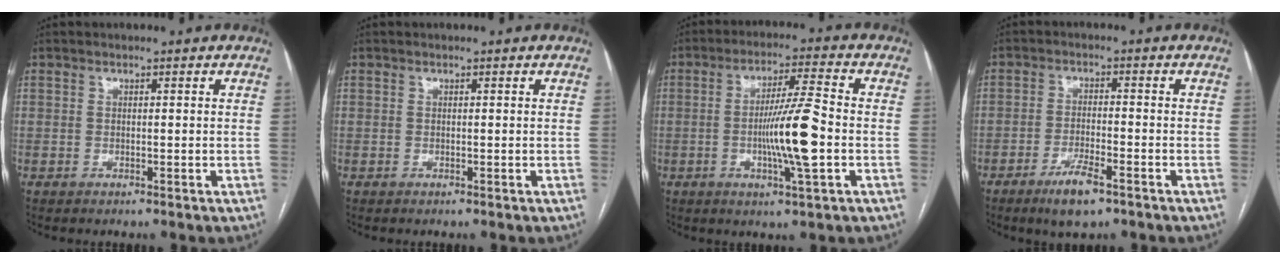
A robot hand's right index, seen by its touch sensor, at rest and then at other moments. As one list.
[{"total": 0.0}, {"total": 10.3, "force": [-1.9, 0.0, 10.1], "torque": [-0.180, -0.005, -0.037]}, {"total": 5.9, "force": [-3.9, 1.1, 4.3], "torque": [-0.085, -0.008, -0.065]}]